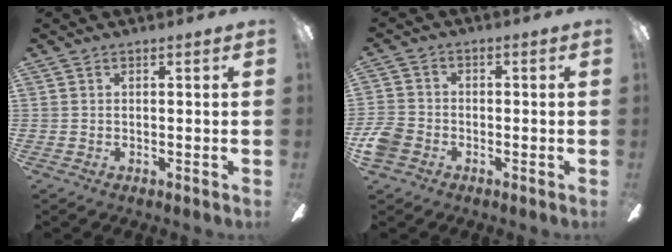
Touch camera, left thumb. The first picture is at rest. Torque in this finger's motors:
{"motor_torque": [0.01, 1.40, 0.42, -0.11, 0.01]}